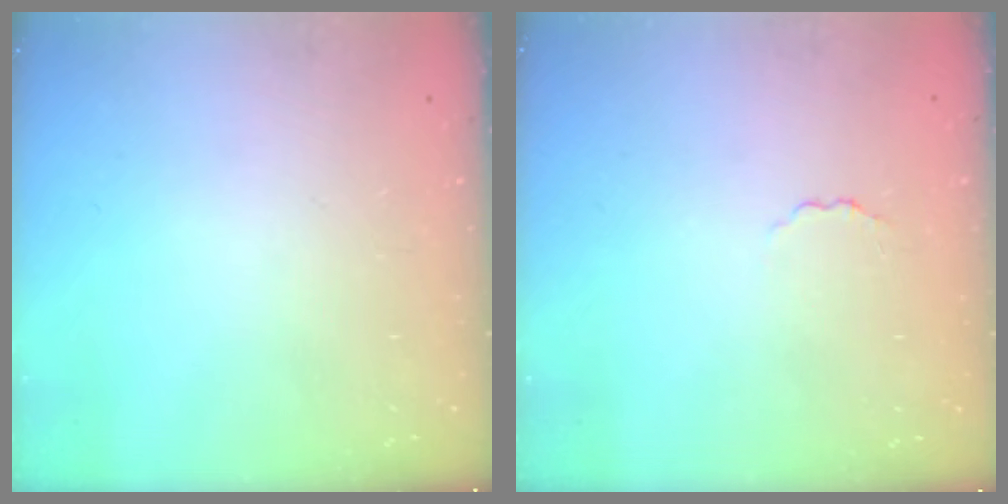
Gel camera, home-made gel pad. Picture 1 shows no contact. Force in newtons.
{"total": 2.0, "press": 1.9, "slide": 0.6}